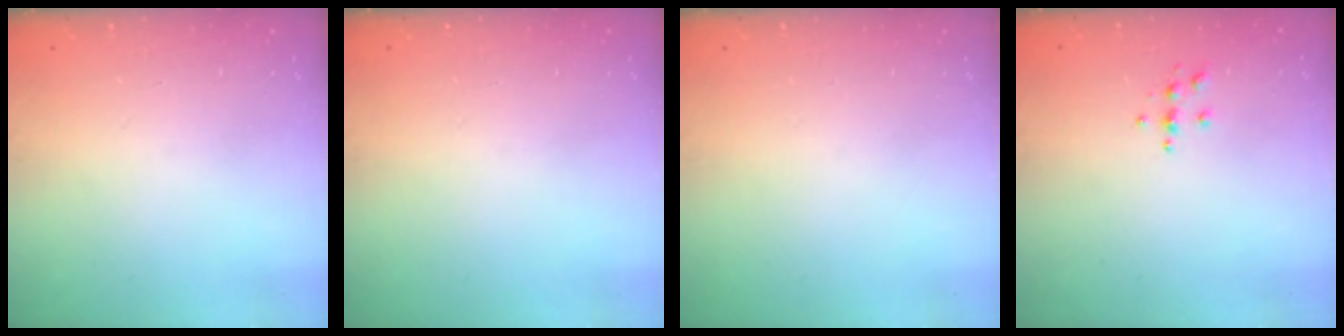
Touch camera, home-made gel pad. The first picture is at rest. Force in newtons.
{"total": 0.0}
{"total": 0.0}
{"total": 3.9, "press": 3.8, "slide": 0.4}